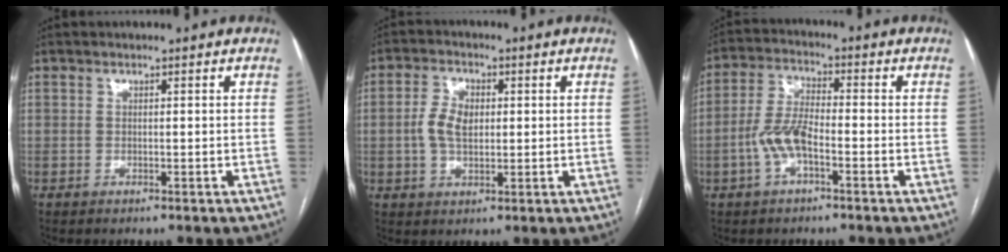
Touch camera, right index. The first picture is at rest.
{"total": 5.3, "force": [0.3, 3.1, 4.2], "torque": [-0.092, 0.011, 0.008]}
{"total": 6.5, "force": [-2.4, 2.2, 5.6], "torque": [-0.130, 0.011, -0.050]}